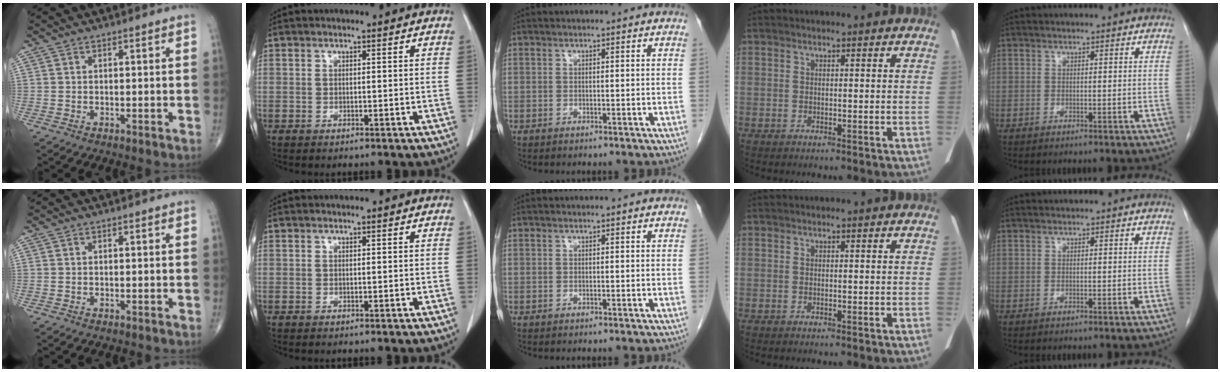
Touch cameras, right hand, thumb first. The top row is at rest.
{}